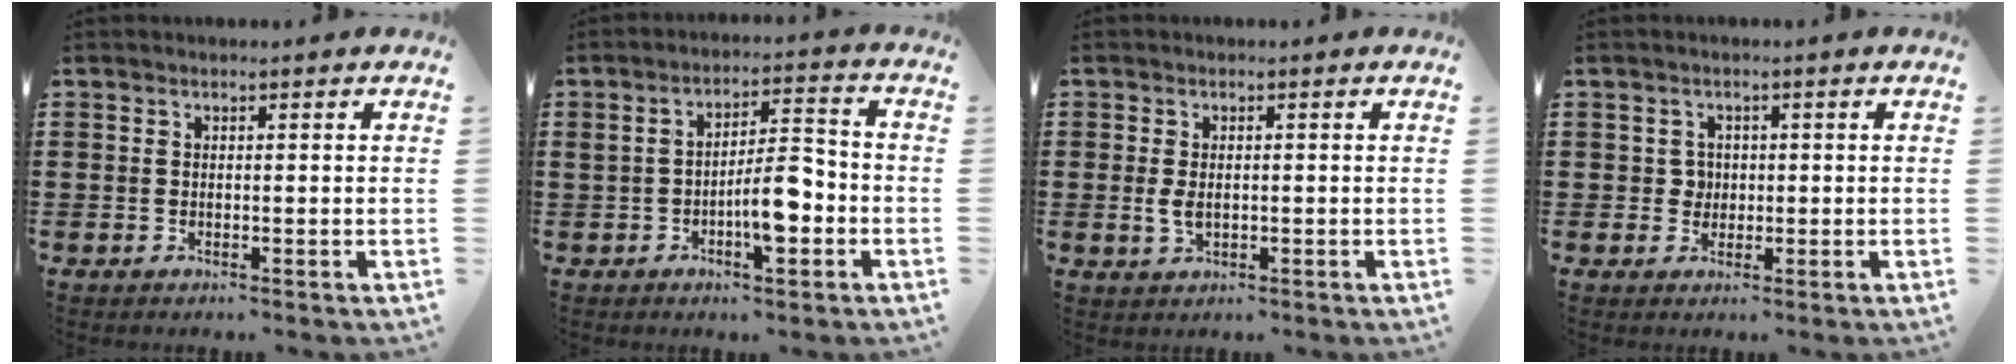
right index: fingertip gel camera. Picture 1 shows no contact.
{"total": 7.6, "force": [-2.4, 2.9, 6.6], "torque": [-0.109, 0.007, -0.046]}
{"total": 2.5, "force": [-0.2, 1.4, 2.1], "torque": [-0.049, -0.001, -0.006]}
{"total": 2.1, "force": [0.1, 1.9, 0.8], "torque": [-0.023, 0.008, 0.000]}